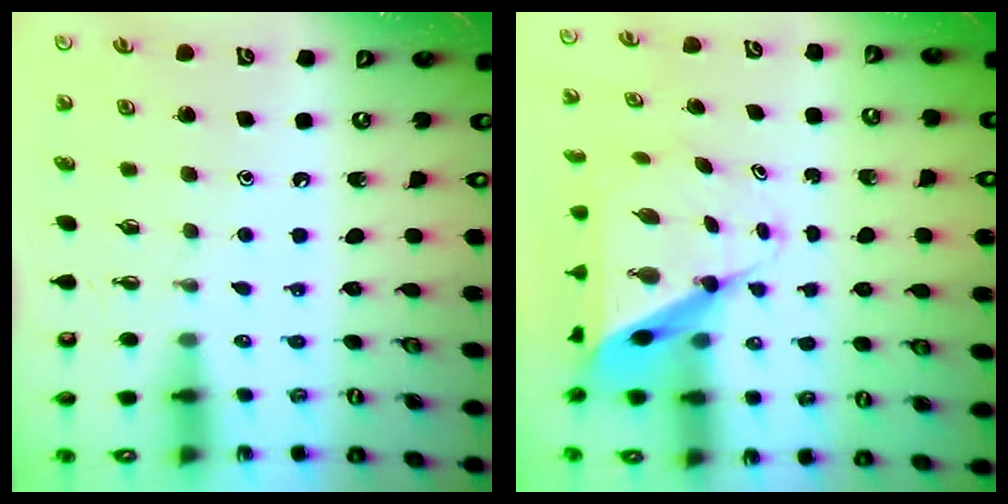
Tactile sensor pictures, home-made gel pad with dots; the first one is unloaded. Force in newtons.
{"total": 9.8, "press": 9.8, "slide": 0.8}